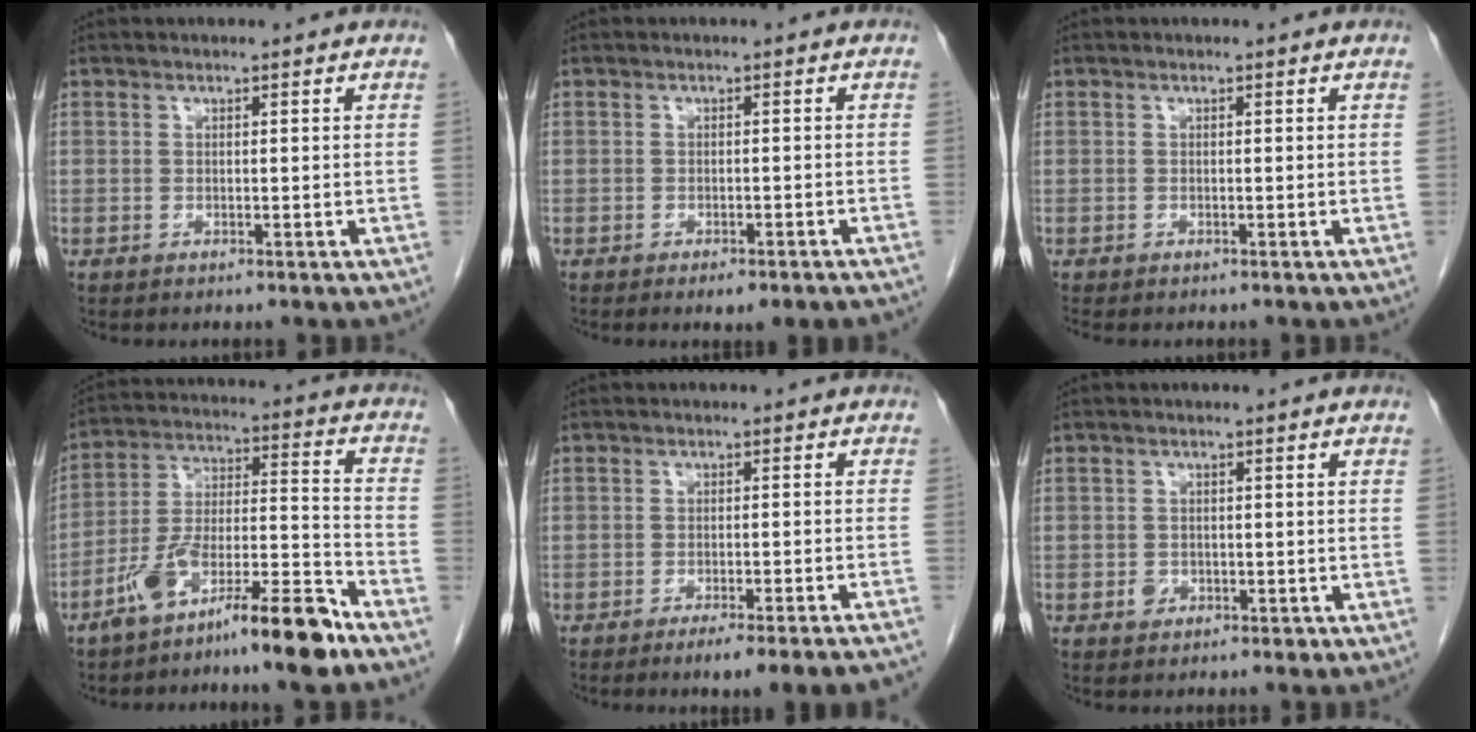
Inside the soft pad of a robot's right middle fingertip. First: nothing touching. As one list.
[{"total": 4.4, "force": [-3.4, 0.8, 2.6], "torque": [-0.025, -0.005, -0.039]}, {"total": 1.6, "force": [-1.4, 0.5, 0.6], "torque": [-0.015, -0.005, -0.019]}, {"total": 14.2, "force": [-10.2, 1.2, 9.8], "torque": [-0.180, 0.014, -0.179]}, {"total": 9.8, "force": [-8.1, -0.3, 5.6], "torque": [-0.048, -0.011, -0.108]}, {"total": 1.9, "force": [-0.7, 1.5, 0.8], "torque": [-0.007, 0.006, -0.006]}]